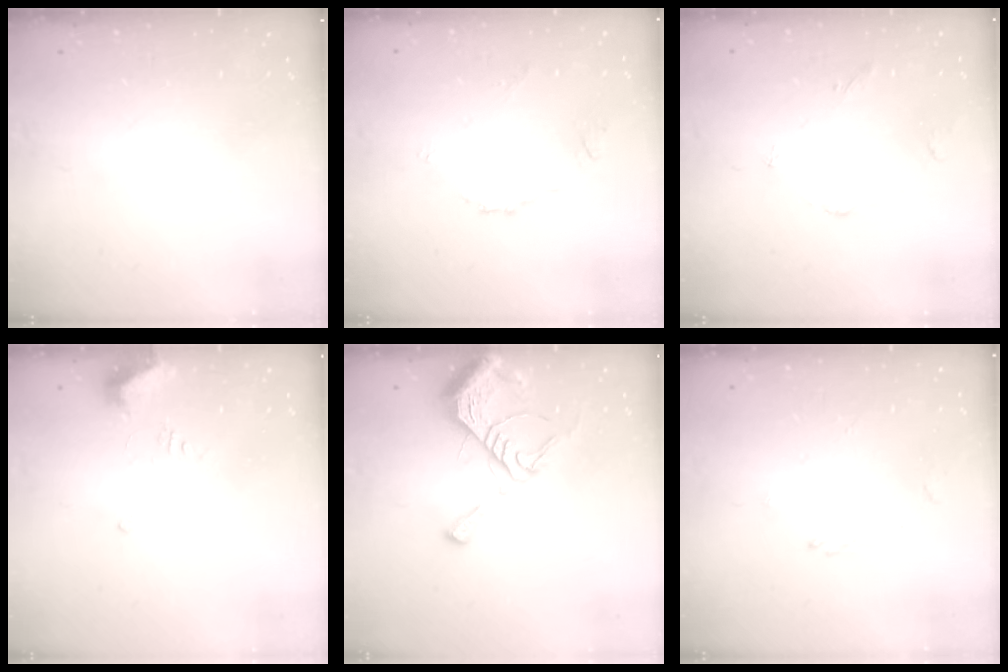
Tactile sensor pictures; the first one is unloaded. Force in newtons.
{"total": 3.8, "press": 3.8, "slide": 0.4}
{"total": 3.0, "press": 2.9, "slide": 0.5}
{"total": 5.1, "press": 5.1, "slide": 0.6}
{"total": 10.2, "press": 10.2, "slide": 1.1}
{"total": 0.7, "press": 0.5, "slide": 0.4}